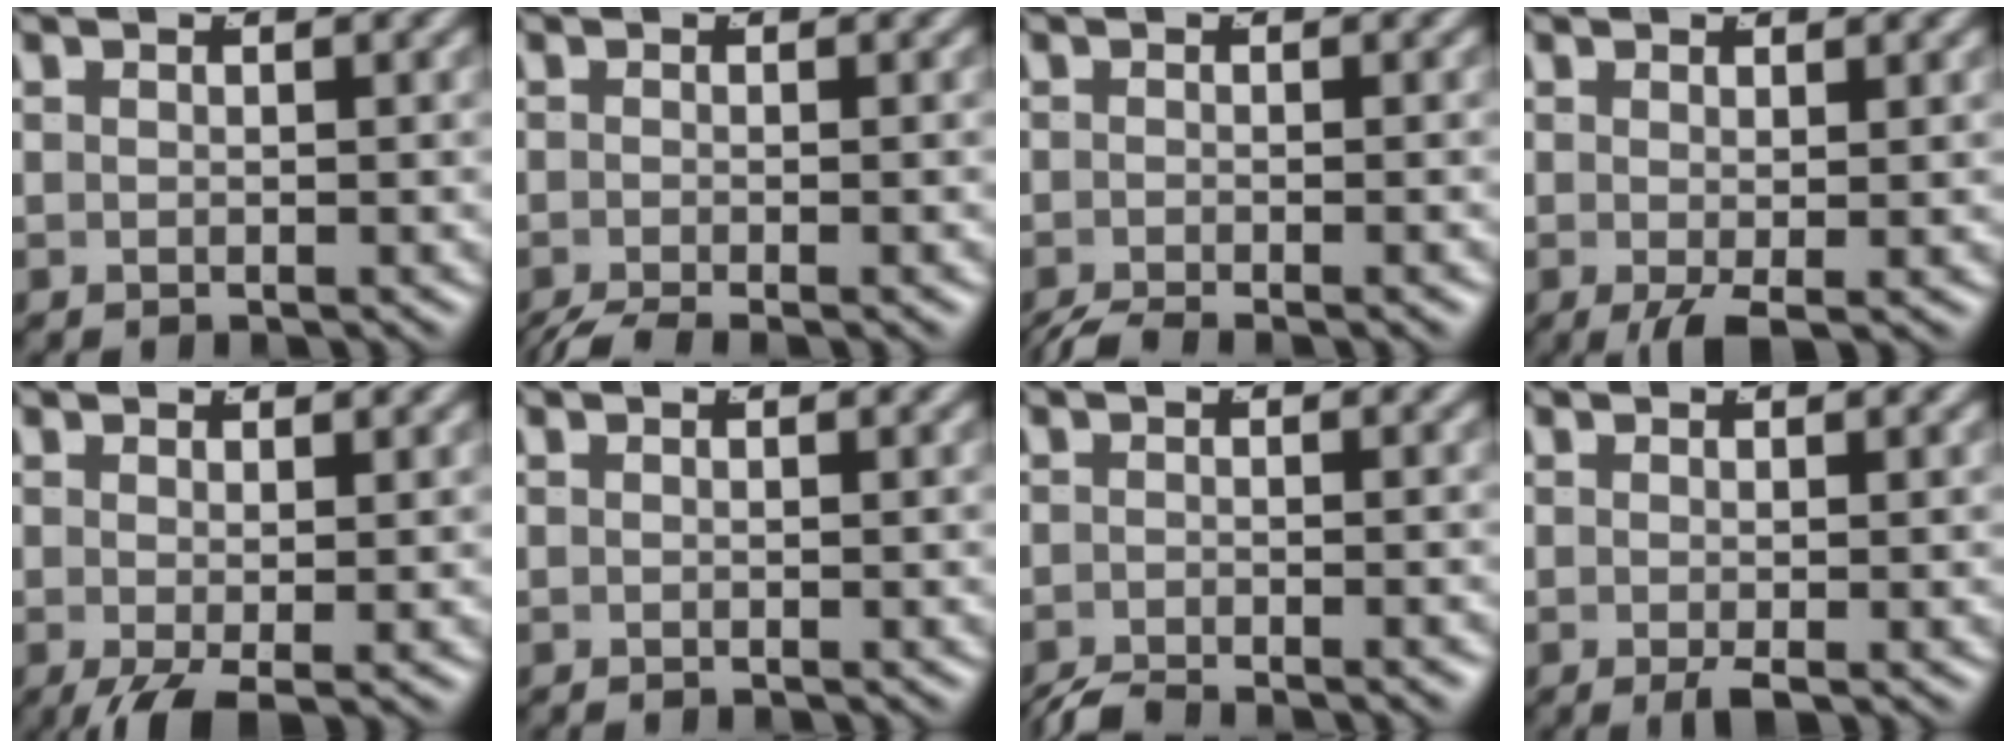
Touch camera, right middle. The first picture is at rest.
{"total": 2.7, "force": [-2.4, 0.4, 1.2], "torque": [-0.017, -0.011, -0.032]}
{"total": 2.1, "force": [-2.0, 0.1, 0.8], "torque": [-0.009, -0.008, -0.029]}
{"total": 1.6, "force": [-0.6, 0.0, 1.5], "torque": [-0.022, -0.017, -0.002]}
{"total": 2.0, "force": [-1.0, 0.2, 1.7], "torque": [-0.023, -0.019, -0.005]}
{"total": 0.0}
{"total": 2.3, "force": [-2.2, 0.0, 0.6], "torque": [-0.008, -0.008, -0.037]}
{"total": 1.0, "force": [-0.5, 0.0, 0.9], "torque": [-0.014, -0.006, -0.008]}